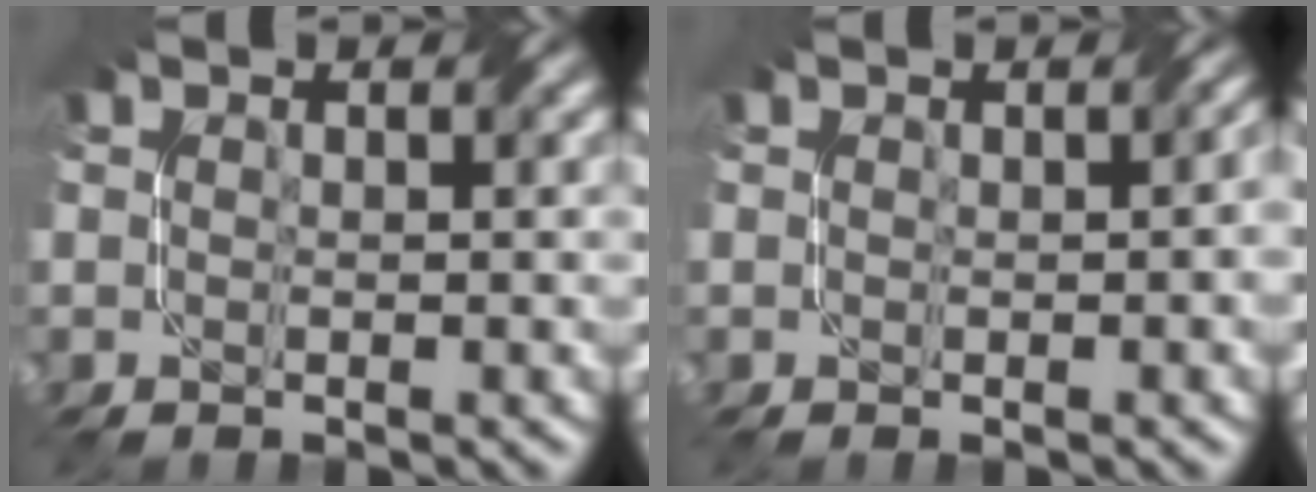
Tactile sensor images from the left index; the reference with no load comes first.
{"total": 1.3, "force": [-0.8, 0.2, 1.0], "torque": [-0.009, 0.003, -0.012]}